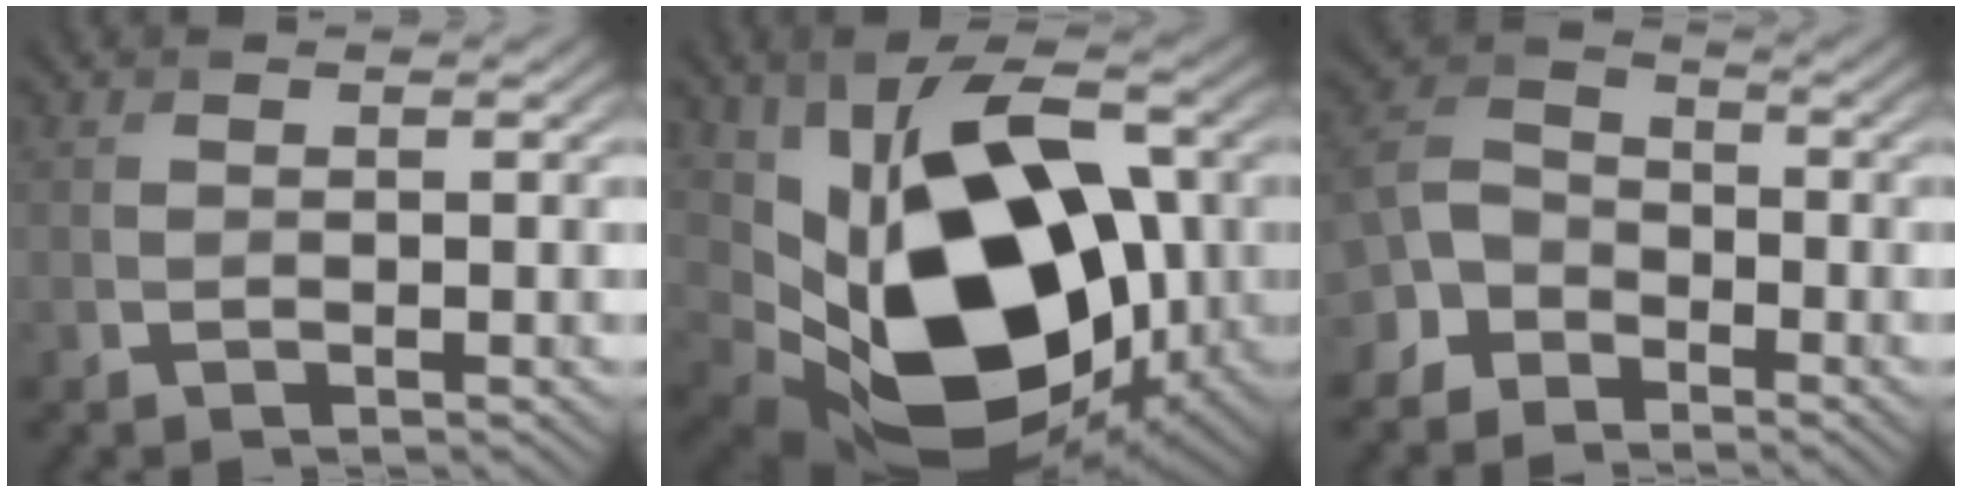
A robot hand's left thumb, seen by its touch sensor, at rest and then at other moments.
{"total": 17.5, "force": [-0.5, 11.6, 13.1], "torque": [-0.239, -0.042, 0.006]}
{"total": 5.8, "force": [-3.8, 4.0, 1.8], "torque": [-0.052, 0.002, -0.095]}